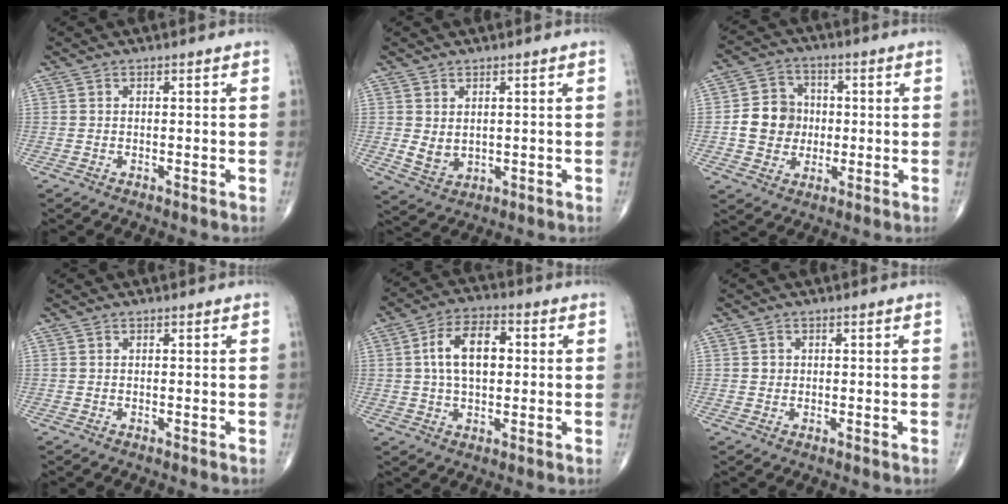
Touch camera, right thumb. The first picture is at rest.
{"total": 3.9, "force": [0.8, 2.8, 2.6], "torque": [-0.039, -0.014, 0.028]}
{"total": 9.2, "force": [-0.4, 8.3, 4.0], "torque": [-0.038, 0.015, -0.013]}
{"total": 0.0}
{"total": 10.5, "force": [1.5, 6.0, 8.5], "torque": [-0.142, 0.017, 0.021]}
{"total": 1.0, "force": [0.1, 1.0, 0.3], "torque": [0.001, 0.002, 0.002]}